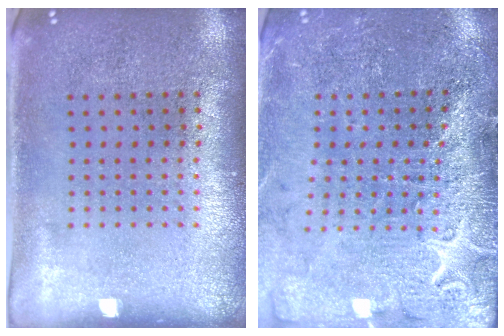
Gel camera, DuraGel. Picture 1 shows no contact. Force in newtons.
{"total": 3.1, "press": 3.1, "slide": 0.4}